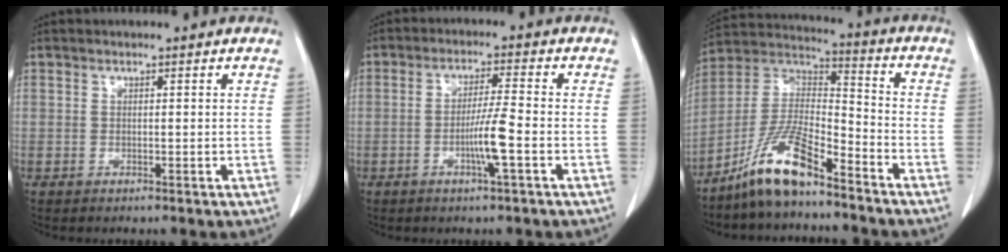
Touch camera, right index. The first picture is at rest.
{"total": 5.5, "force": [-1.8, -0.5, 5.2], "torque": [-0.103, -0.005, -0.034]}
{"total": 12.2, "force": [-9.0, 2.0, 8.1], "torque": [-0.170, 0.009, -0.172]}